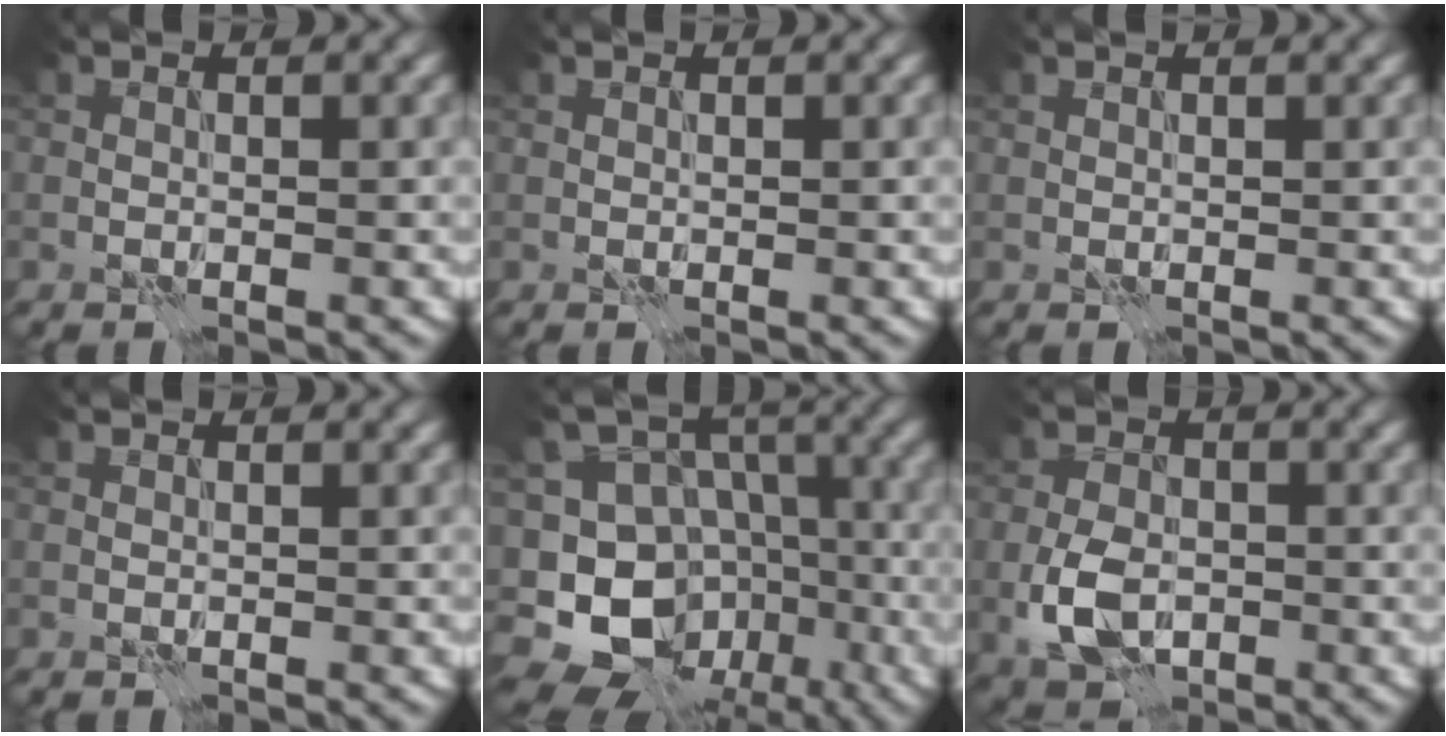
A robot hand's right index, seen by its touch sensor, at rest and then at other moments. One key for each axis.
{"total": 0.0}
{"total": 1.1, "fx": 1.0, "fy": 0.1, "fz": 0.5, "tx": -0.009, "ty": -0.002, "tz": 0.012}
{"total": 0.0}
{"total": 15.3, "fx": -7.9, "fy": 11.8, "fz": 5.6, "tx": -0.118, "ty": -0.028, "tz": -0.126}
{"total": 5.2, "fx": -1.5, "fy": 3.5, "fz": 3.6, "tx": -0.078, "ty": -0.007, "tz": -0.033}